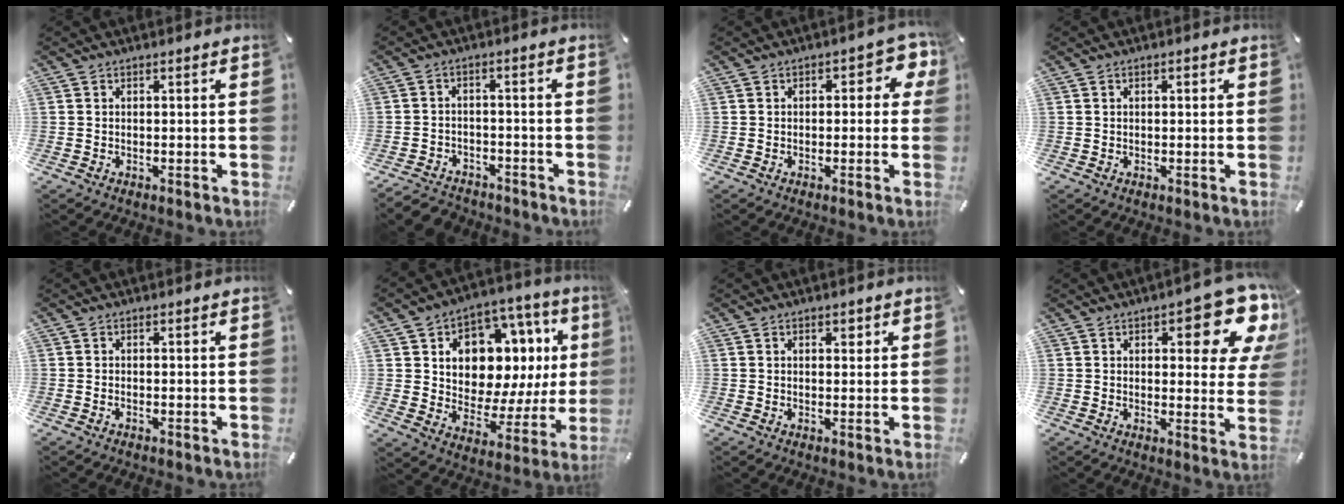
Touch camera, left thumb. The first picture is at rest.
{"total": 4.2, "force": [-3.4, 2.2, 0.8], "torque": [-0.024, 0.018, -0.071]}
{"total": 4.8, "force": [0.4, 3.0, 3.8], "torque": [-0.050, 0.008, 0.001]}
{"total": 0.8, "force": [0.1, 0.5, 0.6], "torque": [-0.012, 0.004, 0.000]}
{"total": 0.7, "force": [-0.4, 0.2, 0.5], "torque": [-0.010, -0.002, -0.007]}
{"total": 13.1, "force": [5.8, 9.2, 7.4], "torque": [-0.111, -0.056, 0.102]}
{"total": 1.7, "force": [0.7, 1.2, 0.9], "torque": [-0.004, -0.001, 0.008]}
{"total": 14.8, "force": [7.8, 5.9, 11.2], "torque": [-0.131, -0.059, 0.128]}